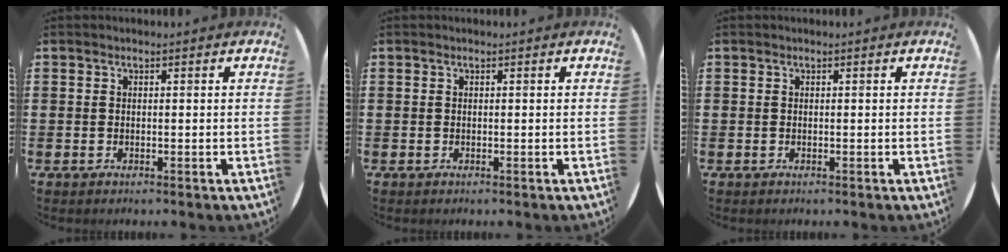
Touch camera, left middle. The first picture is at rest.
{"total": 0.0}
{"total": 0.0}